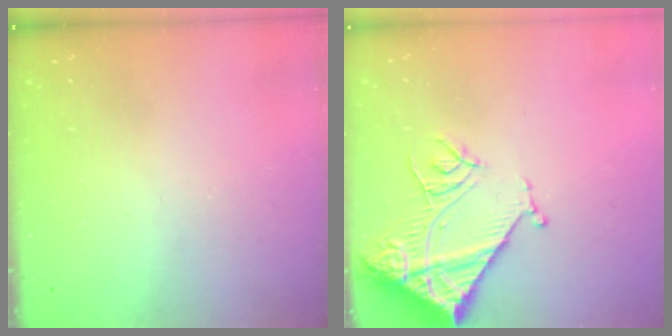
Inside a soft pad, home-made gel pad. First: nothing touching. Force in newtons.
{"total": 14.9, "press": 14.8, "slide": 1.6}